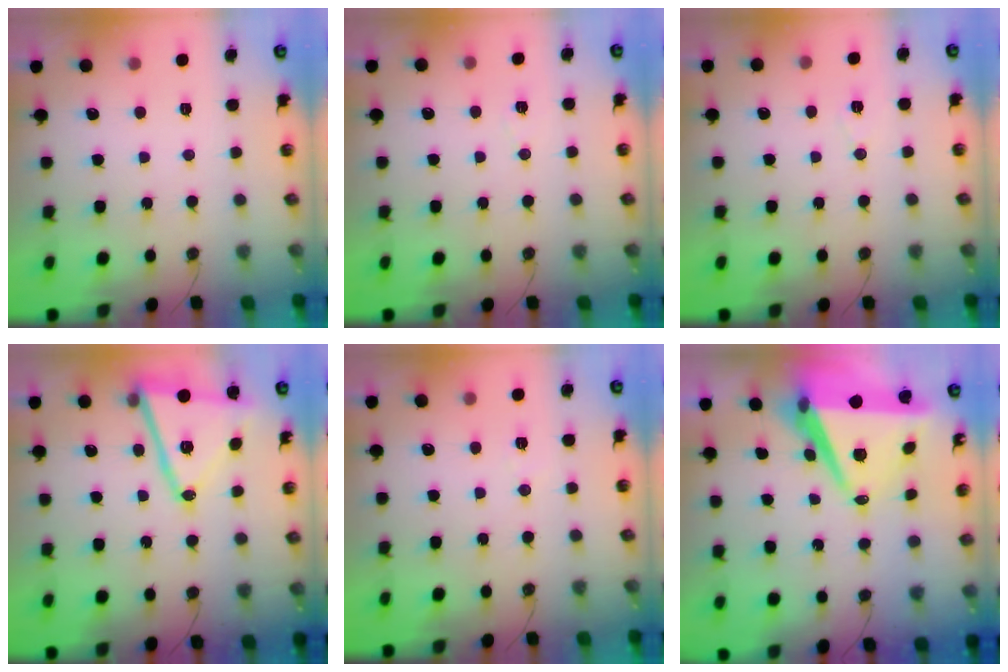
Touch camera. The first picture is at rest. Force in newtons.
{"total": 6.1, "press": 4.0, "slide": 4.6}
{"total": 5.9, "press": 4.0, "slide": 4.4}
{"total": 15.9, "press": 15.8, "slide": 1.4}
{"total": 5.3, "press": 3.2, "slide": 4.3}
{"total": 12.0, "press": 11.3, "slide": 4.0}